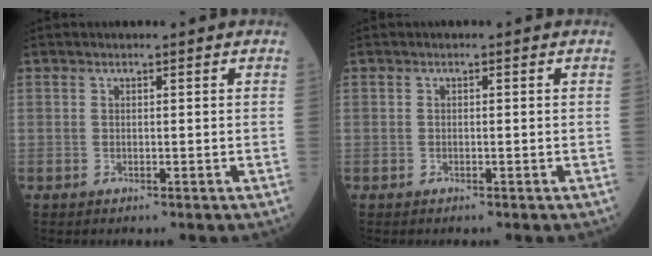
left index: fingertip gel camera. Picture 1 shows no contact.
{"total": 0.0}